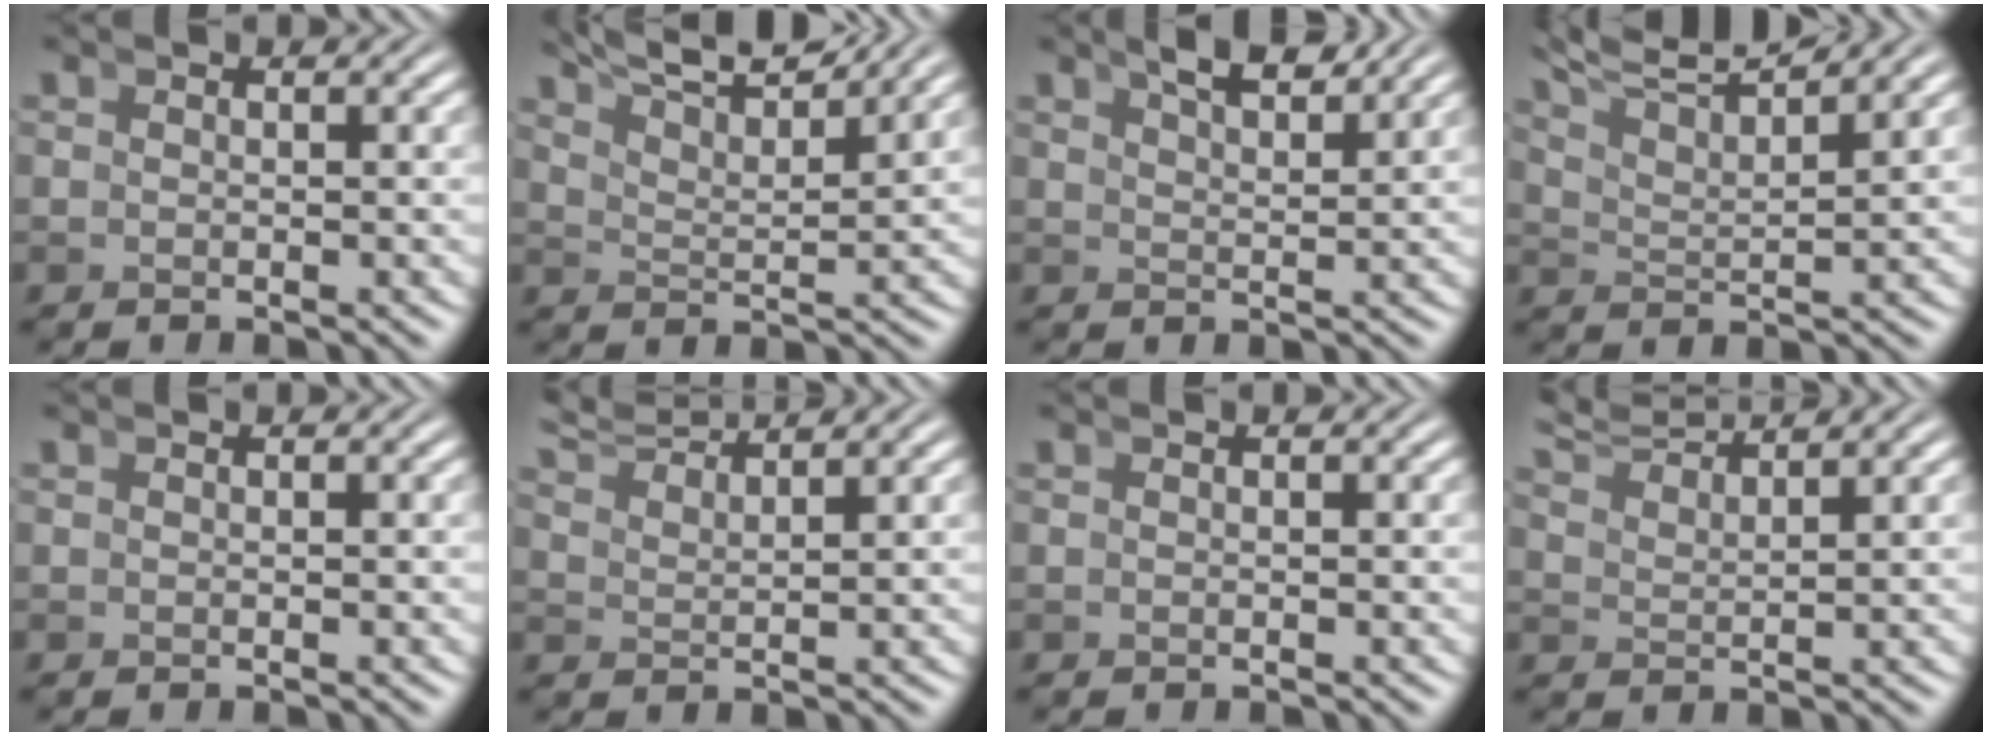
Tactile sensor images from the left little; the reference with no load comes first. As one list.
[{"total": 7.7, "force": [7.1, 0.8, 3.0], "torque": [-0.054, 0.016, 0.112]}, {"total": 3.7, "force": [3.2, -0.2, 1.8], "torque": [-0.015, 0.002, 0.058]}, {"total": 6.7, "force": [5.8, 1.5, 3.1], "torque": [-0.060, 0.015, 0.092]}, {"total": 0.0}, {"total": 4.7, "force": [4.5, -0.2, 1.1], "torque": [-0.015, 0.013, 0.082]}, {"total": 0.0}, {"total": 5.1, "force": [4.9, 0.1, 1.4], "torque": [-0.021, 0.015, 0.087]}]